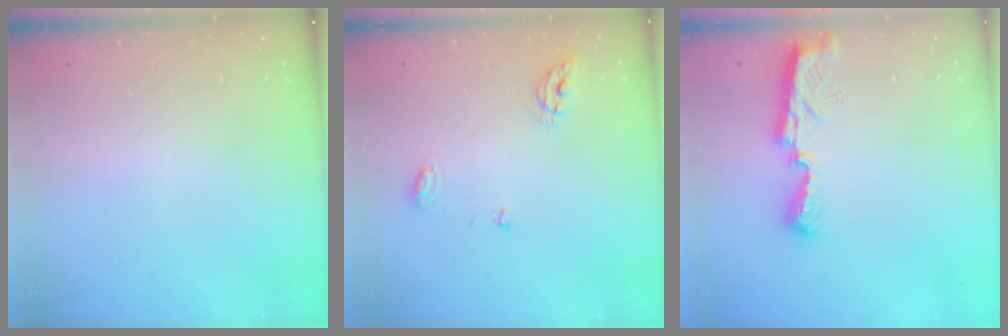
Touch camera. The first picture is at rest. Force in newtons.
{"total": 5.8, "press": 5.8, "slide": 0.6}
{"total": 7.8, "press": 7.8, "slide": 0.6}